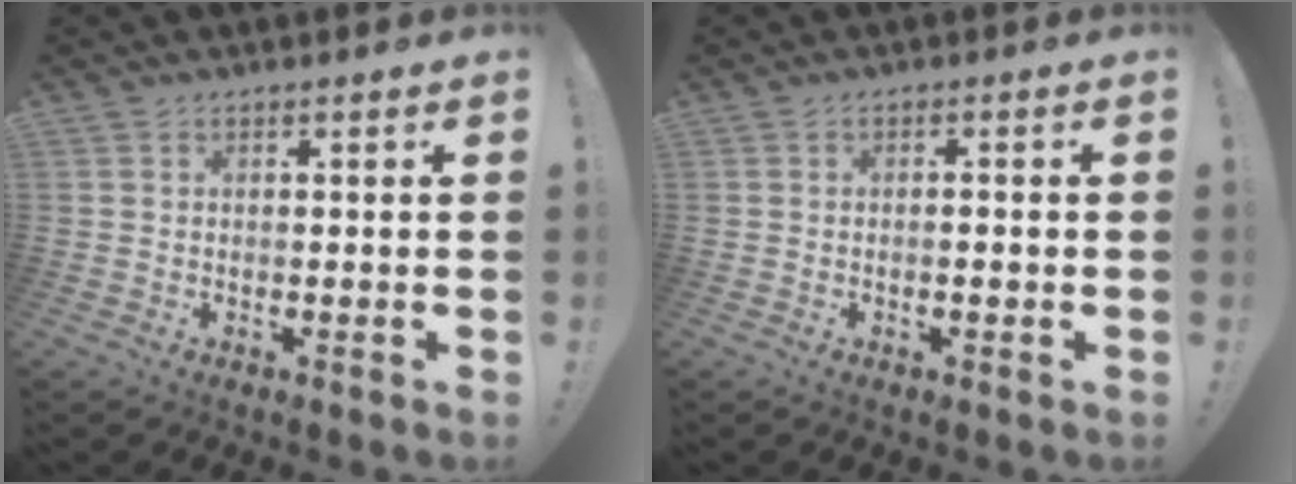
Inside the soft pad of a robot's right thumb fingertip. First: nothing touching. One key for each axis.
{"total": 1.8, "fx": -0.9, "fy": 0.3, "fz": 1.5, "tx": -0.021, "ty": 0.002, "tz": -0.016}